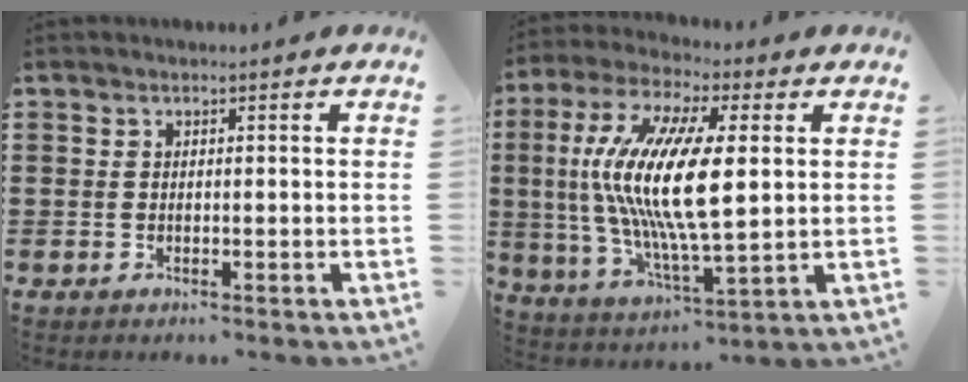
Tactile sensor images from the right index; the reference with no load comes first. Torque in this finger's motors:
{"motor_torque": [2.14, 0.00, 1.05, 0.21]}